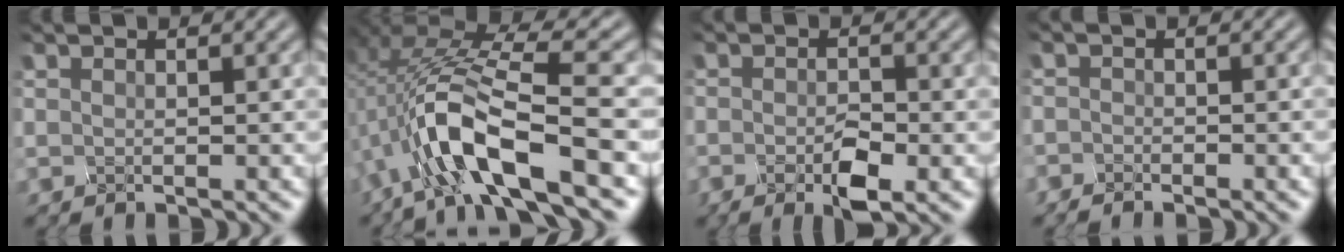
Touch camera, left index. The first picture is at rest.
{"total": 8.2, "force": [-3.2, 2.2, 7.2], "torque": [-0.168, 0.010, -0.039]}
{"total": 2.9, "force": [-2.1, 0.1, 2.0], "torque": [-0.054, -0.007, -0.013]}
{"total": 2.5, "force": [-2.4, -0.4, -0.6], "torque": [-0.003, -0.005, -0.019]}